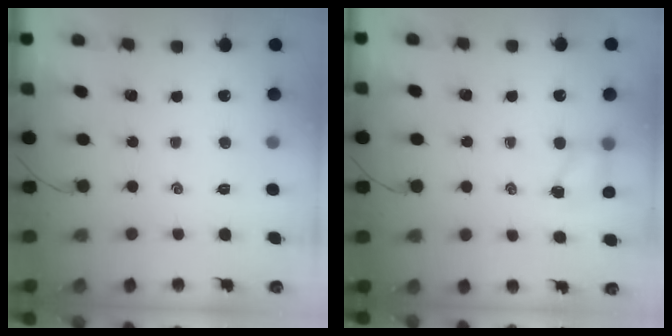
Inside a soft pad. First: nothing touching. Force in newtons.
{"total": 4.6, "press": 4.6, "slide": 0.7}